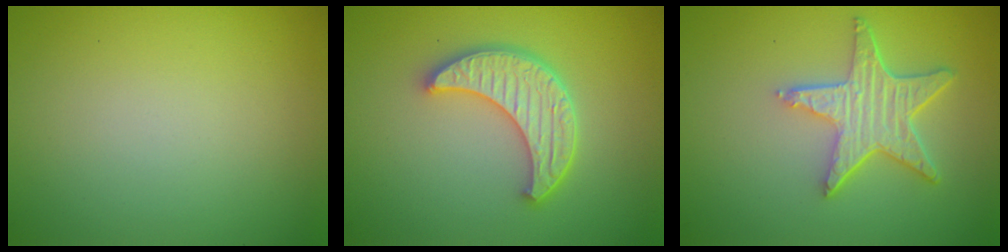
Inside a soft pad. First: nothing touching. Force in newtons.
{"total": 4.7, "press": 4.1, "slide": 2.4}
{"total": 5.1, "press": 4.0, "slide": 3.1}